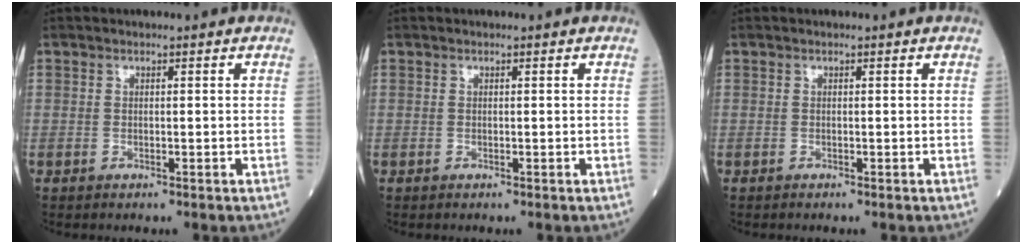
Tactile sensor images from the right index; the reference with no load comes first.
{"total": 0.0}
{"total": 0.0}